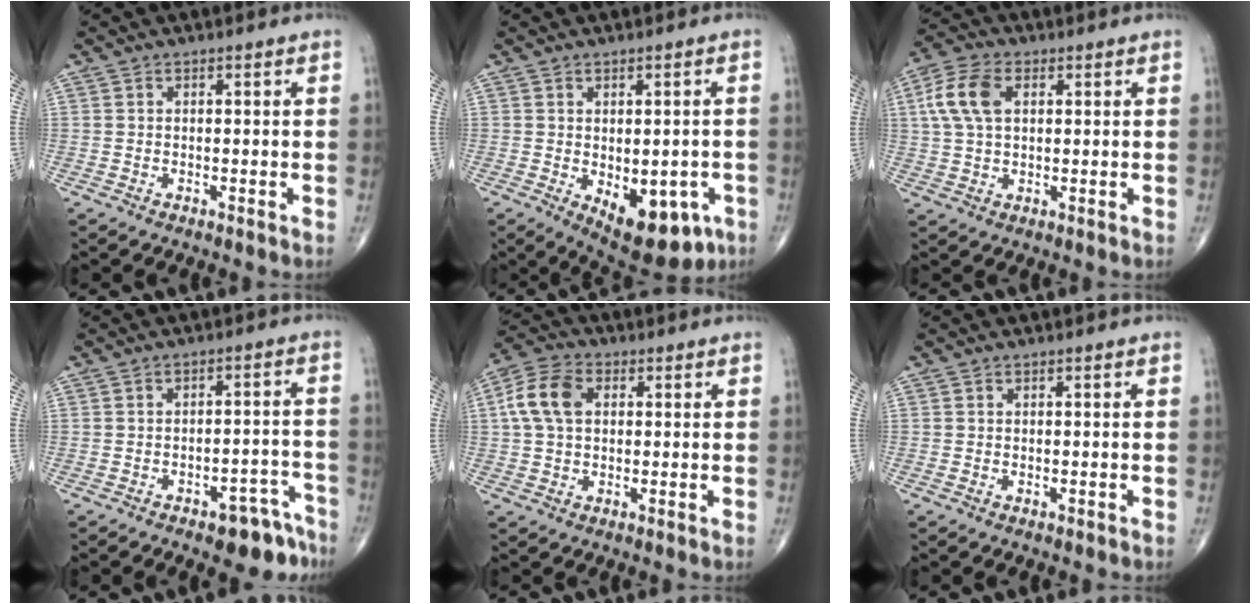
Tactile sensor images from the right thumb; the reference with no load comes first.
{"total": 13.1, "force": [-4.9, 7.1, 9.9], "torque": [-0.113, 0.004, -0.051]}
{"total": 8.8, "force": [2.3, 5.3, 6.7], "torque": [-0.142, 0.012, 0.042]}
{"total": 8.0, "force": [-5.6, 3.5, 4.4], "torque": [-0.029, 0.049, -0.069]}
{"total": 9.0, "force": [1.8, 6.2, 6.4], "torque": [-0.126, 0.017, 0.029]}
{"total": 0.0}